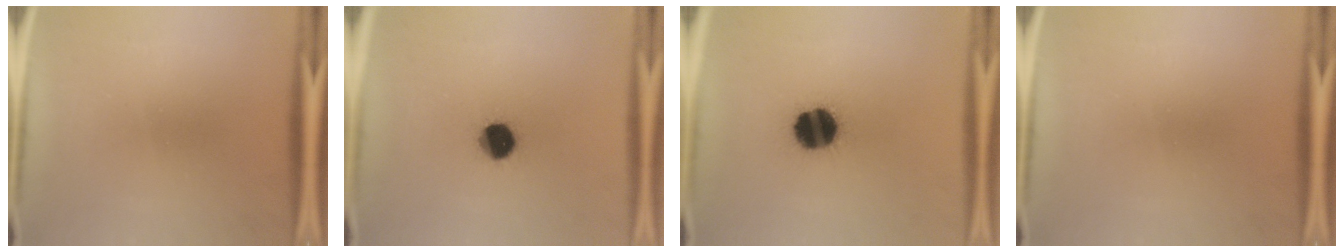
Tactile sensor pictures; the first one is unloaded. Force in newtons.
{"total": 8.3}
{"total": 14.6}
{"total": 0.0}